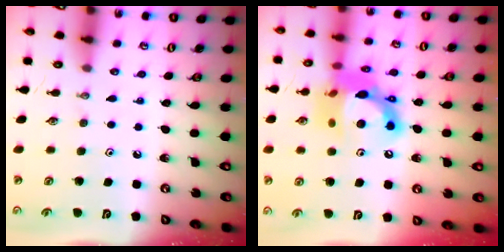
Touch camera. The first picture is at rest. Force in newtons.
{"total": 15.2, "press": 15.2, "slide": 0.3}